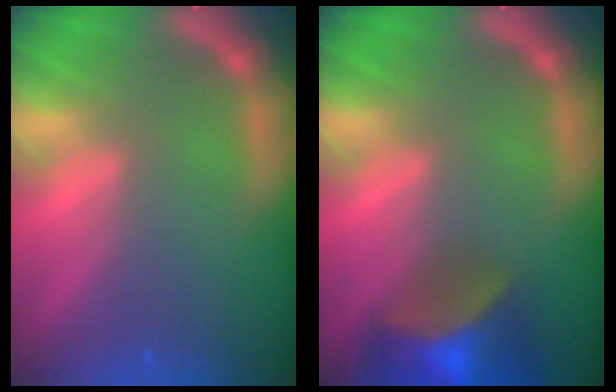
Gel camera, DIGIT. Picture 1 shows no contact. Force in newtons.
{"total": 9.0}